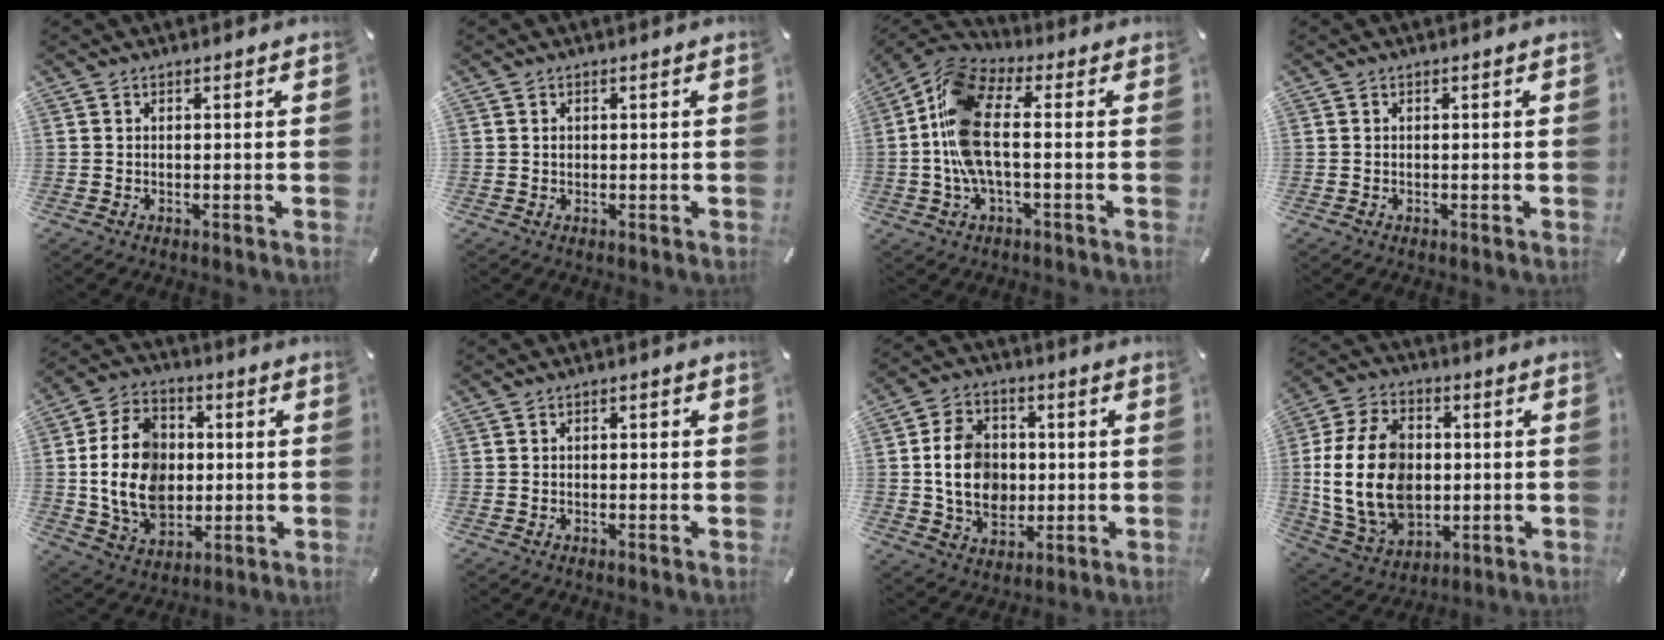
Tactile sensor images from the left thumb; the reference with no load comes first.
{"total": 0.6, "force": [0.0, 0.6, 0.3], "torque": [-0.006, 0.001, -0.001]}
{"total": 14.3, "force": [-0.9, 6.9, 12.5], "torque": [-0.273, -0.005, -0.018]}
{"total": 0.0}
{"total": 16.7, "force": [-0.2, 12.9, 10.7], "torque": [-0.220, 0.014, -0.001]}
{"total": 1.1, "force": [-0.4, 0.7, 0.7], "torque": [-0.015, 0.003, -0.009]}
{"total": 11.8, "force": [0.0, 9.6, 6.9], "torque": [-0.138, 0.014, 0.002]}
{"total": 19.6, "force": [-0.4, 14.5, 13.2], "torque": [-0.288, 0.004, -0.007]}